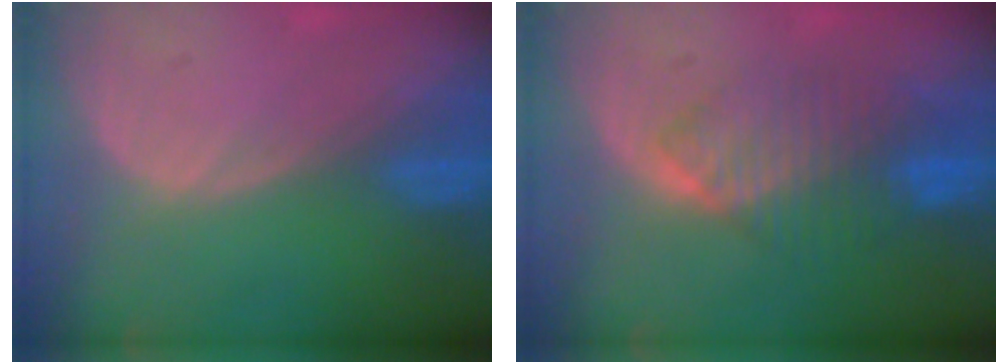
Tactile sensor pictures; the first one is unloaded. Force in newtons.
{"total": 7.8, "press": 7.4, "slide": 2.3}